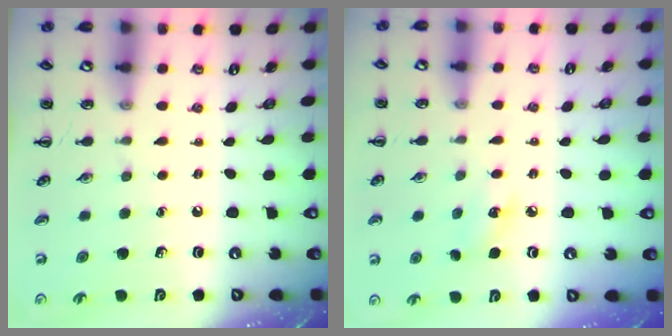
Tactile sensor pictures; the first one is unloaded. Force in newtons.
{"total": 5.6, "press": 5.4, "slide": 1.5}